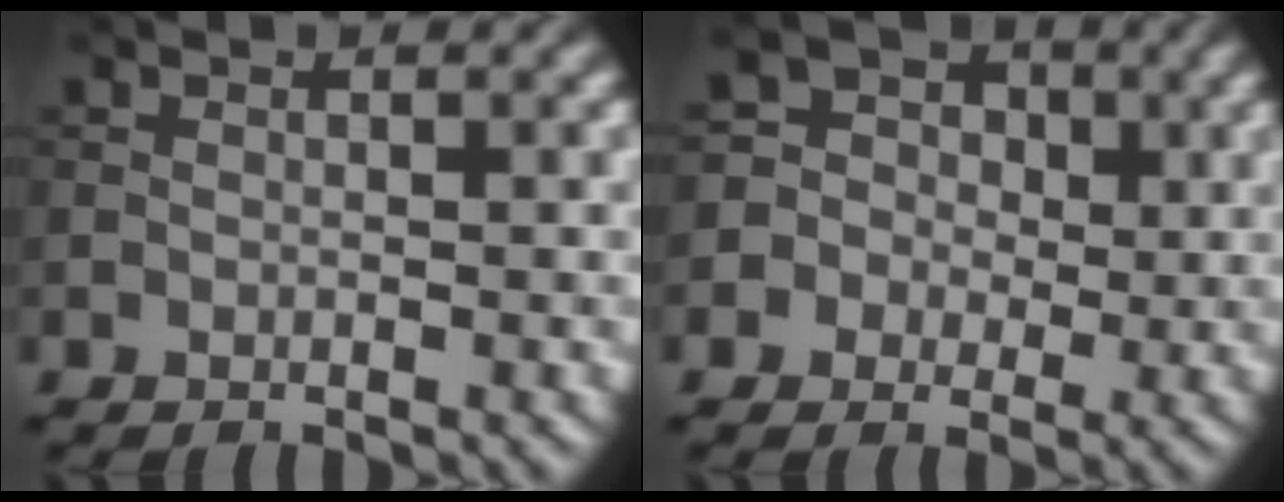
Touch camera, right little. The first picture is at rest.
{"total": 5.7, "force": [-0.2, 5.5, 1.4], "torque": [-0.018, 0.040, -0.038]}